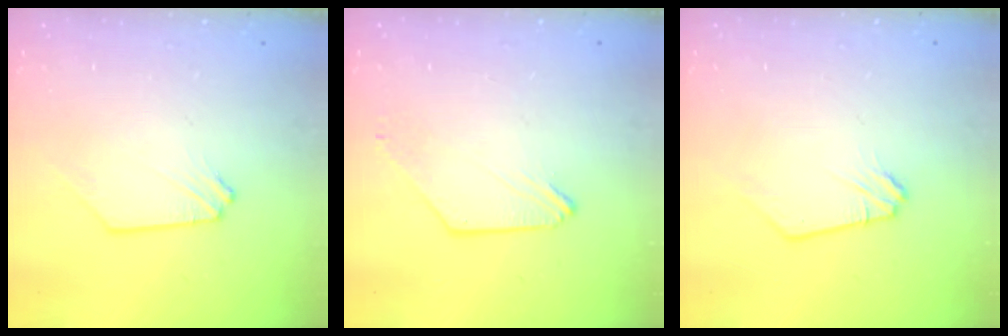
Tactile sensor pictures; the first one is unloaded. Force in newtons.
{"total": 0.0}
{"total": 0.0}